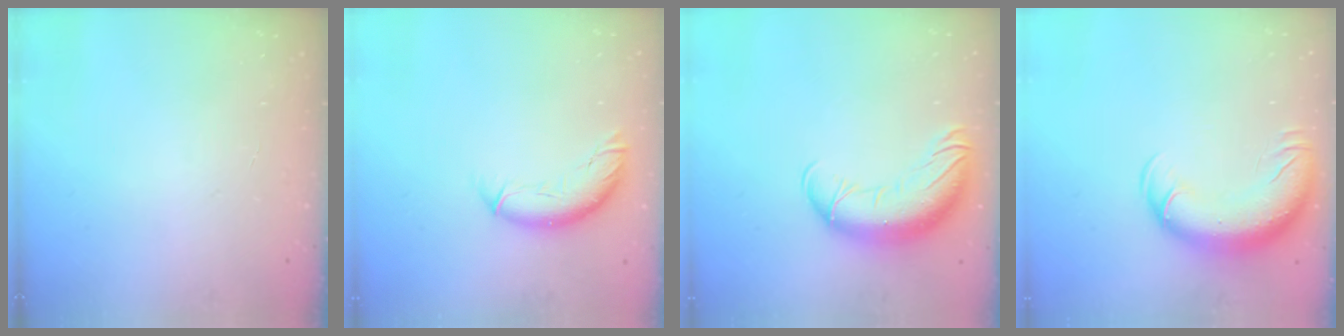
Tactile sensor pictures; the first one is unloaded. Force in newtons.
{"total": 9.7, "press": 9.6, "slide": 0.9}
{"total": 15.8, "press": 15.4, "slide": 3.6}
{"total": 13.4, "press": 13.0, "slide": 3.1}